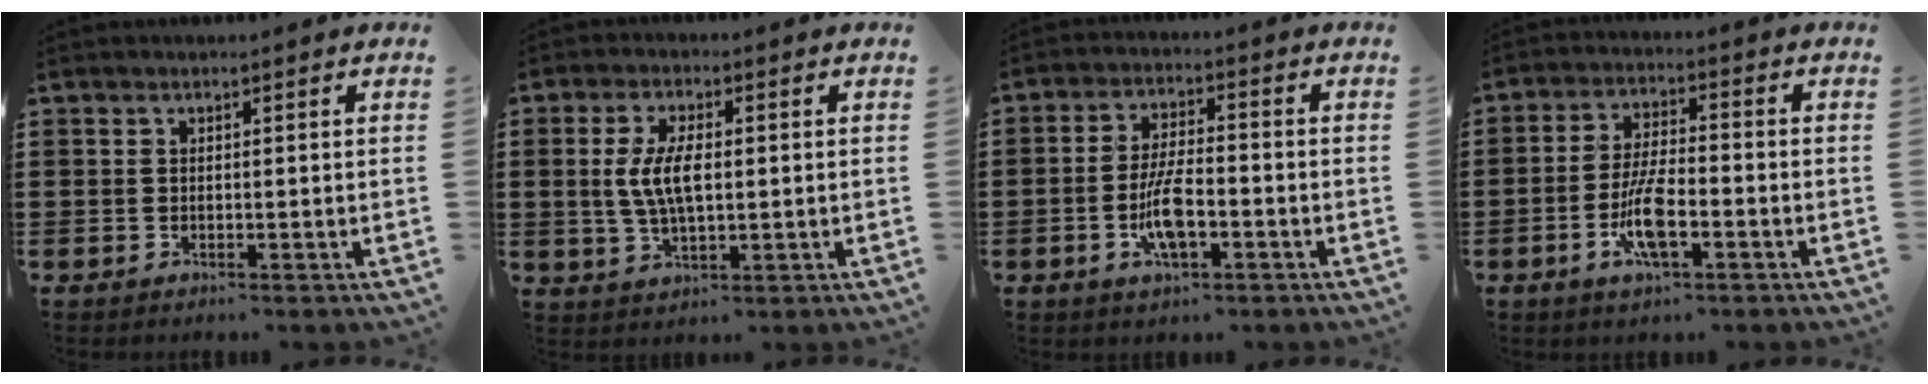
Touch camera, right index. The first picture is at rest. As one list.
[{"total": 6.3, "force": [0.3, 2.6, 5.7], "torque": [-0.126, 0.003, -0.001]}, {"total": 7.4, "force": [-2.3, 2.4, 6.6], "torque": [-0.143, -0.007, -0.048]}, {"total": 7.9, "force": [-2.9, 2.2, 7.0], "torque": [-0.155, -0.012, -0.059]}]